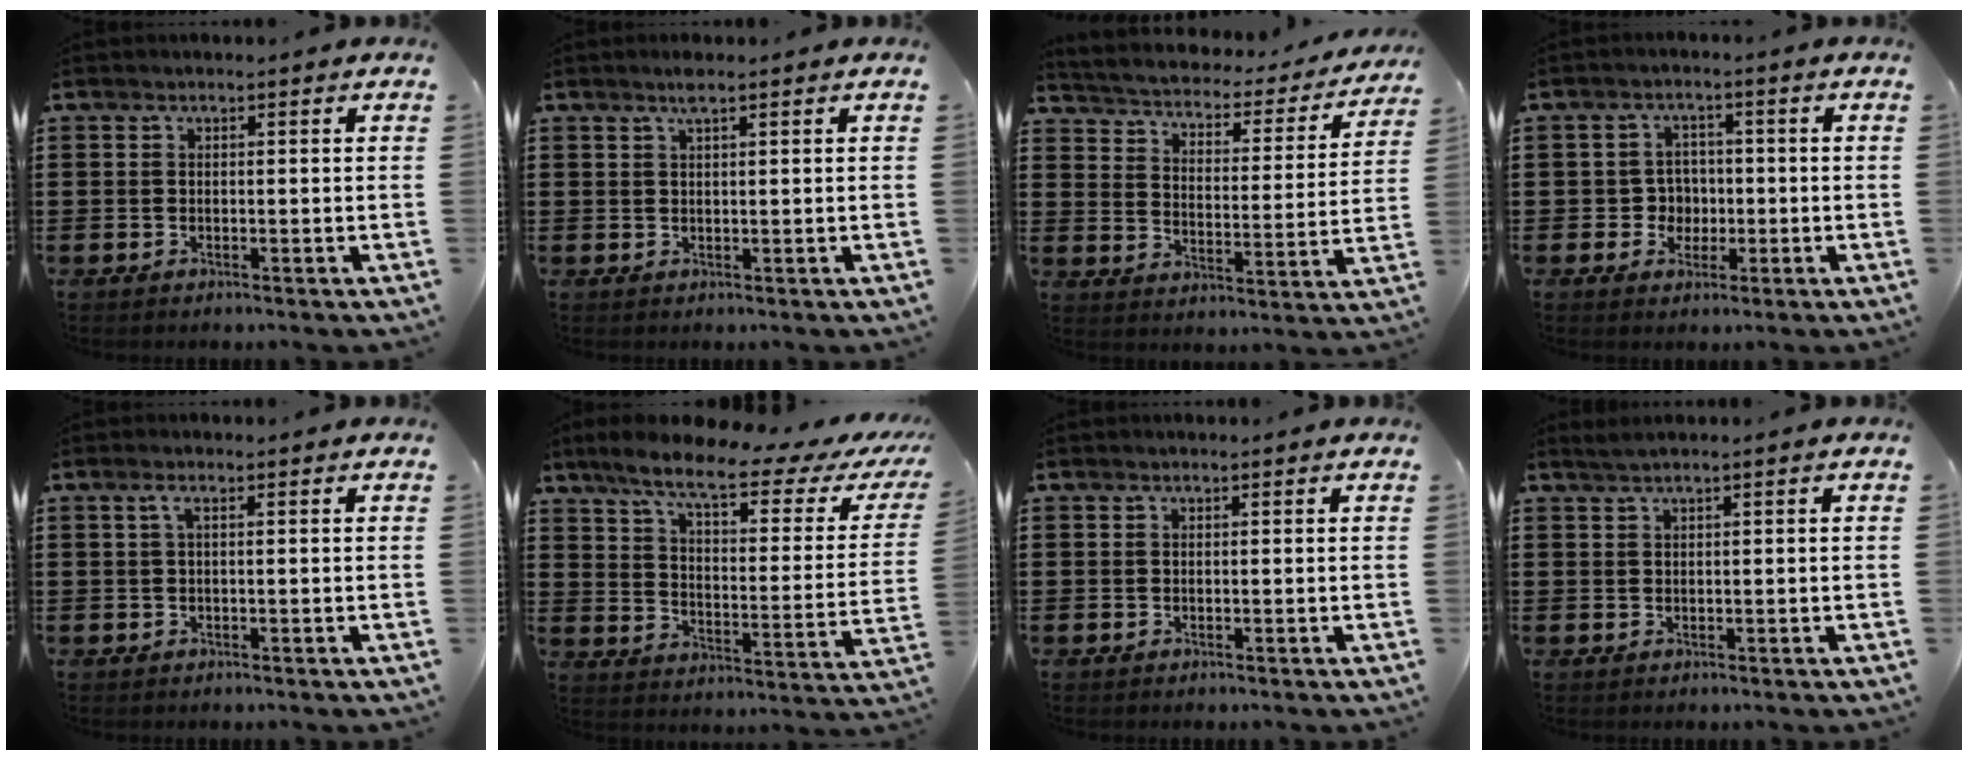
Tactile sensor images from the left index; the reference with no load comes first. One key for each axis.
{"total": 2.0, "fx": 1.3, "fy": 0.3, "fz": 1.4, "tx": -0.031, "ty": 0.003, "tz": 0.024}
{"total": 1.9, "fx": 1.7, "fy": 0.5, "fz": 0.5, "tx": -0.028, "ty": -0.023, "tz": 0.017}
{"total": 3.5, "fx": -0.7, "fy": 3.3, "fz": 1.0, "tx": -0.032, "ty": 0.005, "tz": -0.018}
{"total": 1.3, "fx": 0.2, "fy": 0.2, "fz": 1.3, "tx": -0.027, "ty": 0.001, "tz": 0.003}
{"total": 10.1, "fx": 7.1, "fy": 1.3, "fz": 7.1, "tx": -0.153, "ty": -0.033, "tz": 0.114}
{"total": 0.0}
{"total": 1.1, "fx": 0.7, "fy": -0.2, "fz": 0.8, "tx": -0.015, "ty": 0.000, "tz": 0.012}